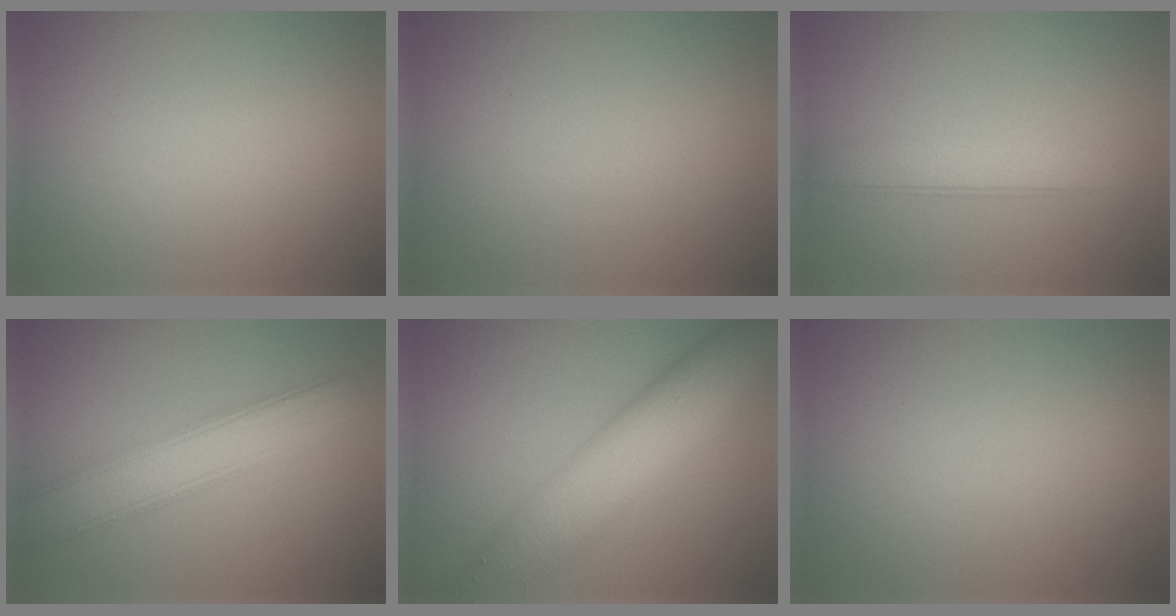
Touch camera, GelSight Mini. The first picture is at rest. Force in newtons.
{"total": 0.0}
{"total": 2.7, "press": 2.7, "slide": 0.0}
{"total": 5.4, "press": 5.4, "slide": 0.1}
{"total": 8.4, "press": 8.4, "slide": 0.3}
{"total": 0.0}